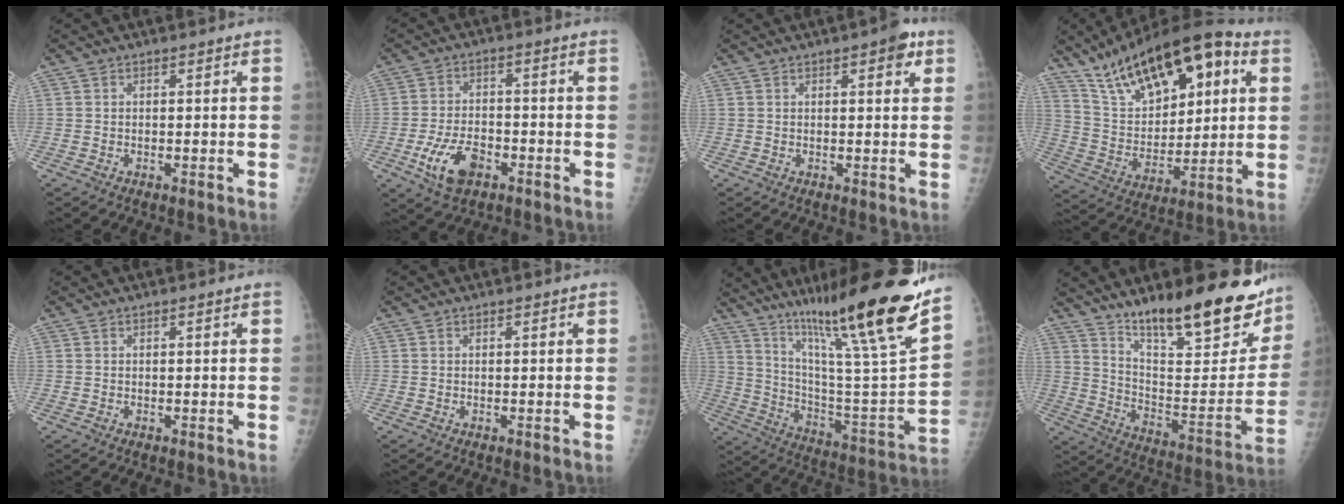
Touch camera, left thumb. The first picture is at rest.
{"total": 8.8, "force": [-4.0, 4.9, 6.1], "torque": [-0.112, 0.017, -0.066]}
{"total": 4.0, "force": [2.1, 1.4, 3.2], "torque": [-0.031, -0.004, 0.020]}
{"total": 23.6, "force": [11.9, 10.7, 17.3], "torque": [-0.248, -0.025, 0.214]}
{"total": 0.0}
{"total": 0.0}
{"total": 28.6, "force": [20.3, 1.8, 20.1], "torque": [-0.300, -0.097, 0.327]}
{"total": 27.0, "force": [18.8, 7.5, 17.8], "torque": [-0.222, -0.093, 0.288]}